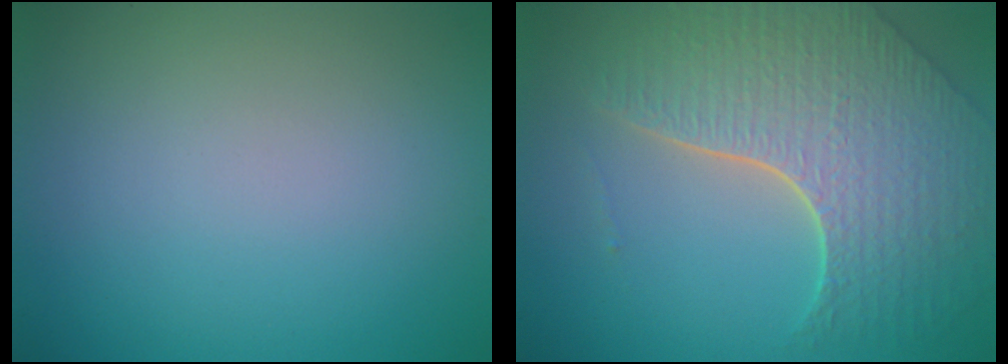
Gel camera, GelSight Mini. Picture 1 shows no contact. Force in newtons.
{"total": 7.6, "press": 5.5, "slide": 5.2}